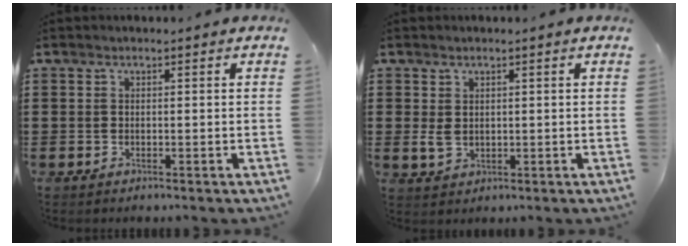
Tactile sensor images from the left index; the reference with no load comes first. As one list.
[{"total": 2.9, "force": [0.6, 2.2, 1.9], "torque": [-0.048, 0.002, 0.009]}]